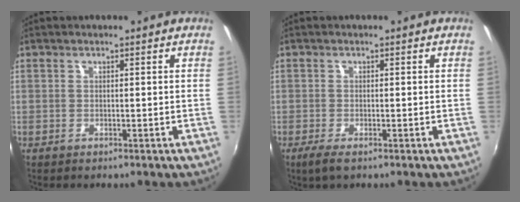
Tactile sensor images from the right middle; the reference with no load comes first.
{"total": 2.3, "force": [-1.5, 0.6, 1.7], "torque": [-0.037, -0.008, -0.029]}